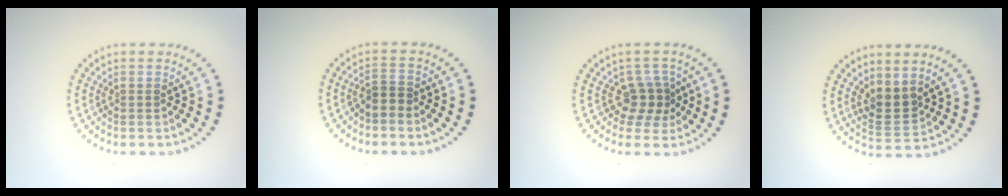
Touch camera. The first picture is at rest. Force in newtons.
{"total": 1.2, "press": 0.8, "slide": 0.9}
{"total": 2.6, "press": 2.1, "slide": 1.5}
{"total": 2.6, "press": 2.3, "slide": 1.3}